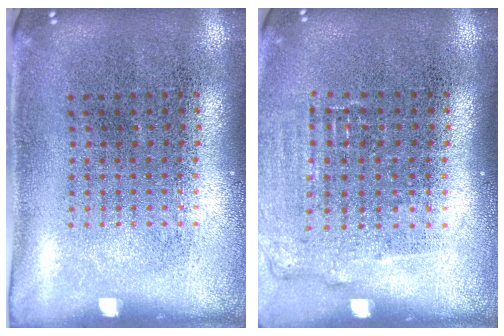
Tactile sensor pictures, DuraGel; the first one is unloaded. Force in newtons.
{"total": 1.1, "press": 1.1, "slide": 0.4}